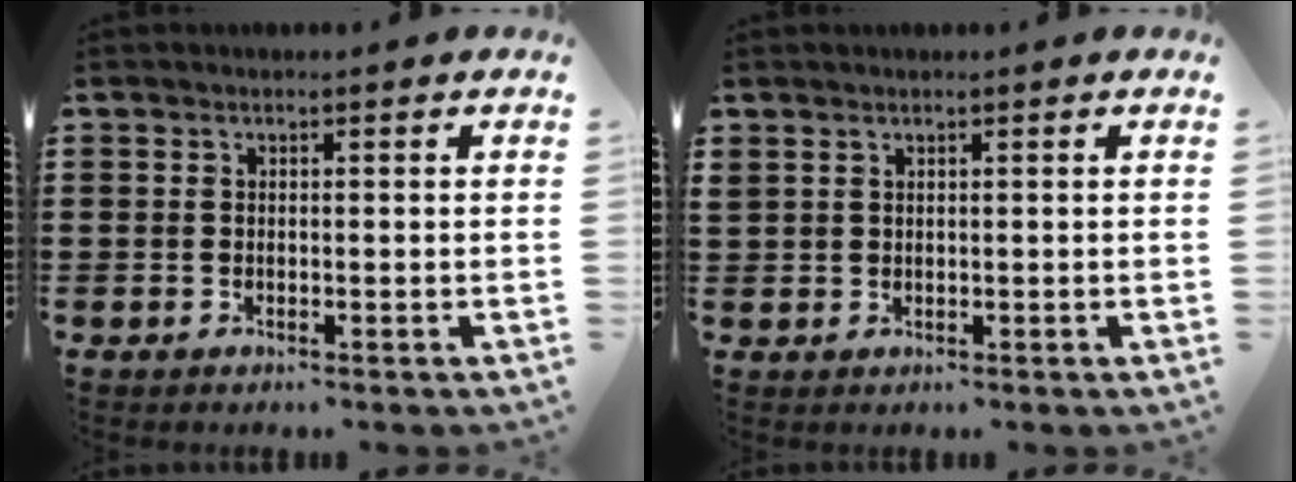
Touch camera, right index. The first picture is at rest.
{"total": 0.8, "force": [0.7, 0.4, 0.2], "torque": [-0.005, 0.002, 0.014]}